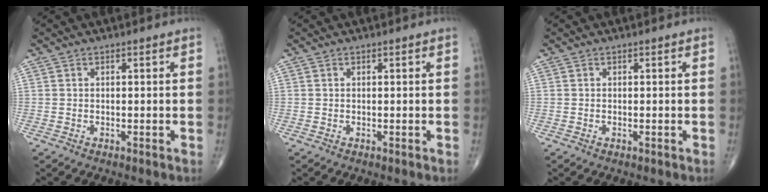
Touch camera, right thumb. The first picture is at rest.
{"total": 0.0}
{"total": 0.0}